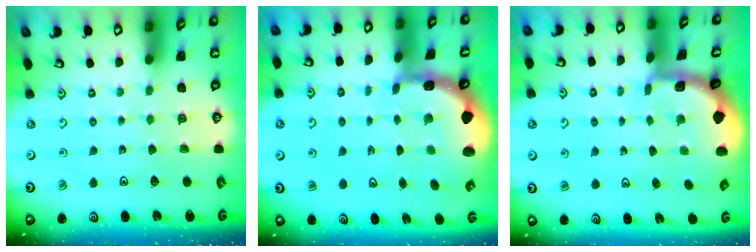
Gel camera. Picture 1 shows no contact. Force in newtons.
{"total": 2.2, "press": 2.0, "slide": 1.0}
{"total": 2.3, "press": 2.3, "slide": 0.3}